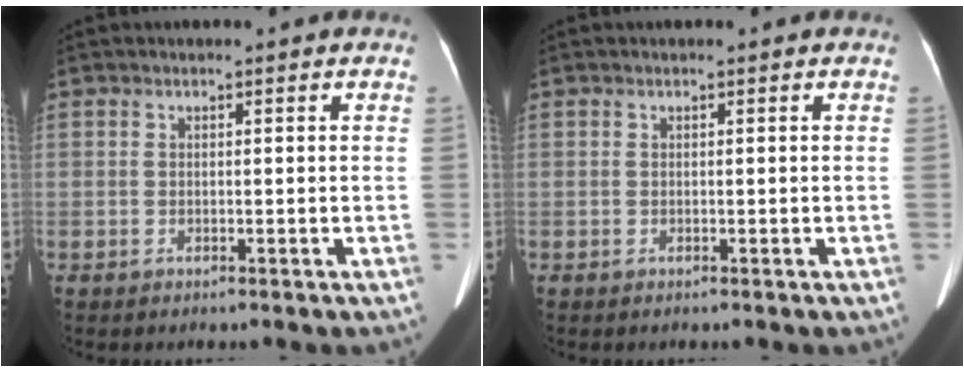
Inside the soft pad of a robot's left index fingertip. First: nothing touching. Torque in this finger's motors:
{"motor_torque": [0.08, 0.05, -0.01, 0.00]}